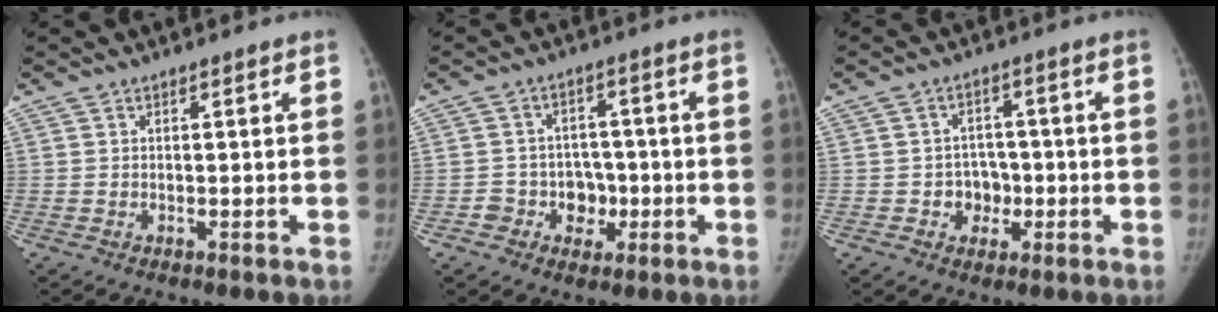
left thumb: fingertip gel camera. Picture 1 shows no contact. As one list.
[{"total": 6.8, "force": [-2.1, 6.1, 2.2], "torque": [0.011, 0.023, -0.029]}, {"total": 5.3, "force": [-1.3, 4.7, 2.1], "torque": [0.003, 0.014, -0.021]}]